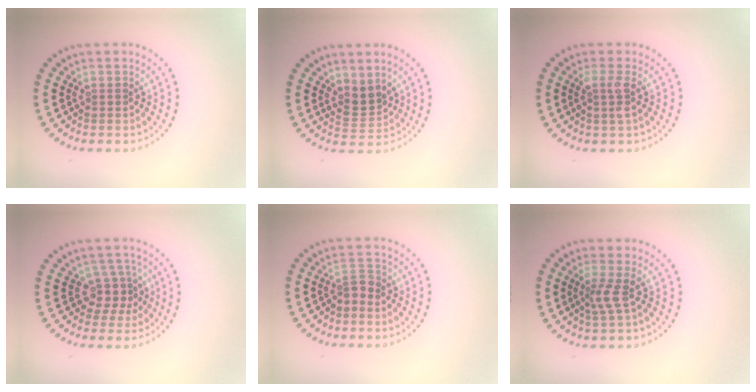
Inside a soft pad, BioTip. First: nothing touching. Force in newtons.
{"total": 2.2, "press": 1.6, "slide": 1.5}
{"total": 1.7, "press": 1.4, "slide": 1.0}
{"total": 2.6, "press": 2.0, "slide": 1.8}
{"total": 1.6, "press": 1.3, "slide": 0.9}
{"total": 1.9, "press": 1.4, "slide": 1.4}